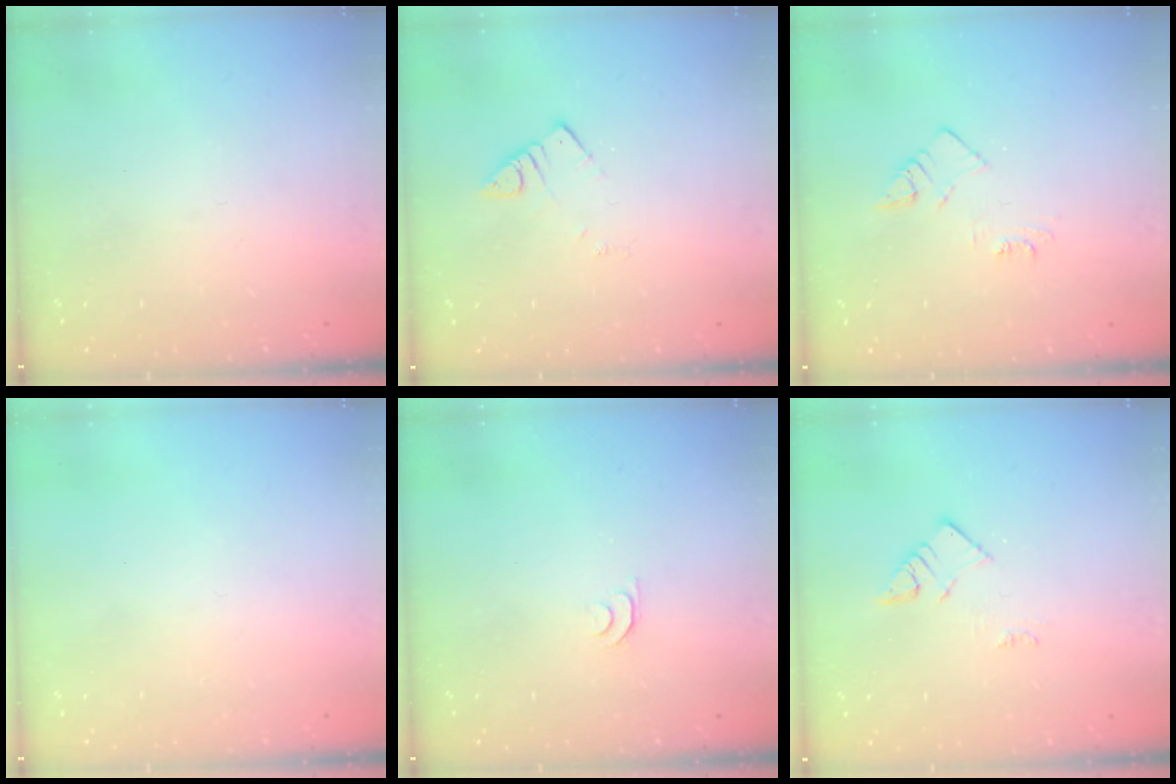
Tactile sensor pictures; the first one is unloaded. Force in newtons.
{"total": 2.6, "press": 2.6, "slide": 0.1}
{"total": 5.5, "press": 5.4, "slide": 0.7}
{"total": 1.6, "press": 1.6, "slide": 0.1}
{"total": 4.8, "press": 4.7, "slide": 0.6}
{"total": 4.6, "press": 4.6, "slide": 0.3}